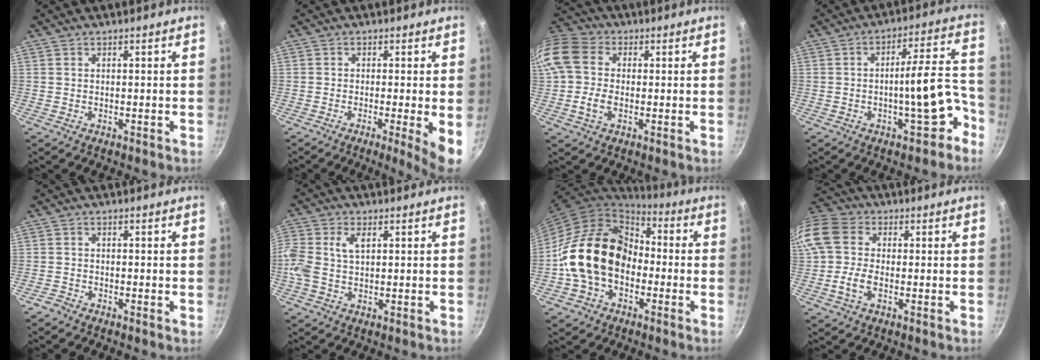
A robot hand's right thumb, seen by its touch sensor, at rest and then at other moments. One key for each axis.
{"total": 6.1, "fx": -1.2, "fy": 0.5, "fz": 5.9, "tx": -0.082, "ty": -0.008, "tz": -0.019}
{"total": 11.7, "fx": -0.5, "fy": 8.9, "fz": 7.5, "tx": -0.151, "ty": 0.020, "tz": -0.024}
{"total": 12.1, "fx": -5.2, "fy": 3.9, "fz": 10.2, "tx": -0.107, "ty": 0.063, "tz": -0.069}
{"total": 1.1, "fx": -1.0, "fy": 0.2, "fz": 0.4, "tx": -0.017, "ty": 0.006, "tz": -0.029}
{"total": 6.8, "fx": 1.0, "fy": 4.0, "fz": 5.4, "tx": -0.116, "ty": 0.014, "tz": 0.013}
{"total": 18.7, "fx": -2.7, "fy": 14.1, "fz": 12.0, "tx": -0.186, "ty": 0.054, "tz": -0.059}
{"total": 11.8, "fx": -0.9, "fy": 8.8, "fz": 7.9, "tx": -0.163, "ty": 0.024, "tz": -0.031}